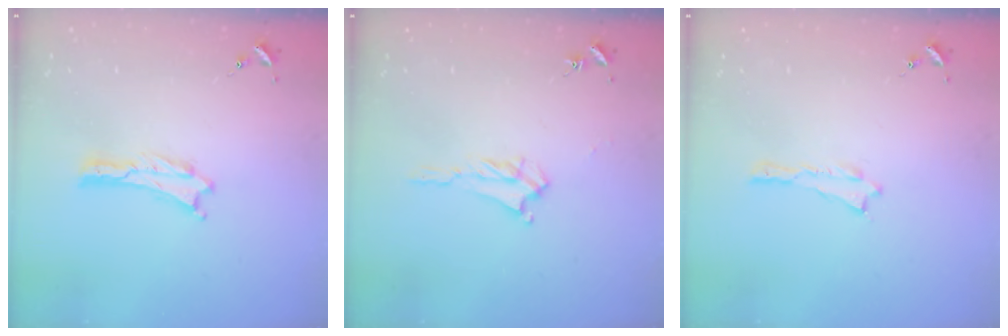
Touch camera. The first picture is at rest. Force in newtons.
{"total": 2.4, "press": 2.4, "slide": 0.4}
{"total": 0.0}